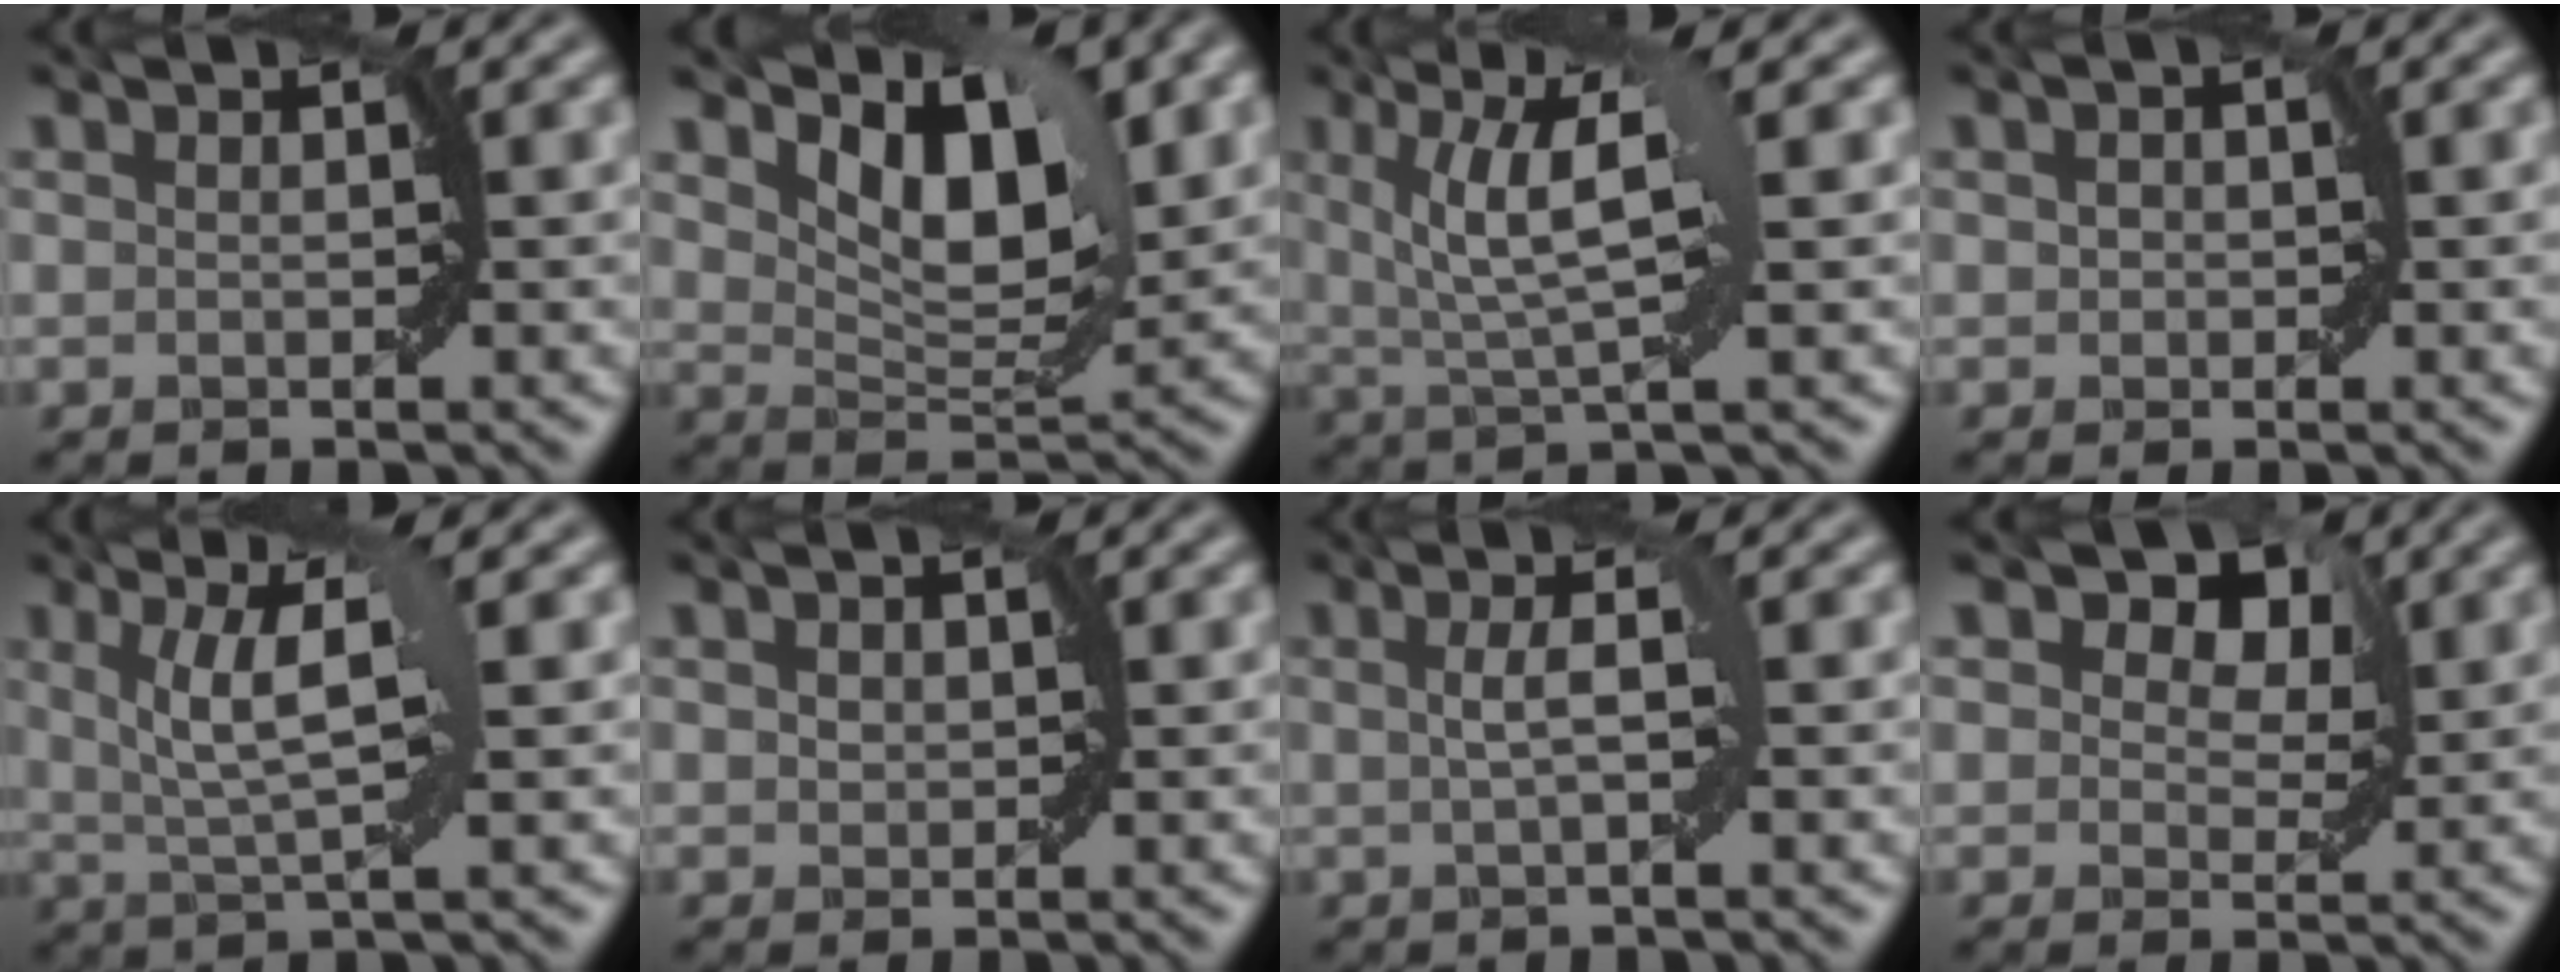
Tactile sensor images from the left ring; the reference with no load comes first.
{"total": 7.0, "force": [3.0, 3.4, 5.4], "torque": [-0.090, -0.008, 0.050]}
{"total": 5.8, "force": [1.8, 1.2, 5.4], "torque": [-0.104, 0.002, 0.035]}
{"total": 1.0, "force": [0.1, 0.8, 0.5], "torque": [-0.006, 0.002, -0.001]}
{"total": 4.8, "force": [1.4, 0.8, 4.5], "torque": [-0.088, -0.001, 0.031]}
{"total": 1.0, "force": [0.2, 0.8, 0.6], "torque": [-0.009, 0.003, 0.005]}
{"total": 2.2, "force": [0.2, 0.4, 2.2], "torque": [-0.041, 0.007, 0.003]}
{"total": 5.1, "force": [2.3, 3.2, 3.1], "torque": [-0.041, 0.003, 0.020]}